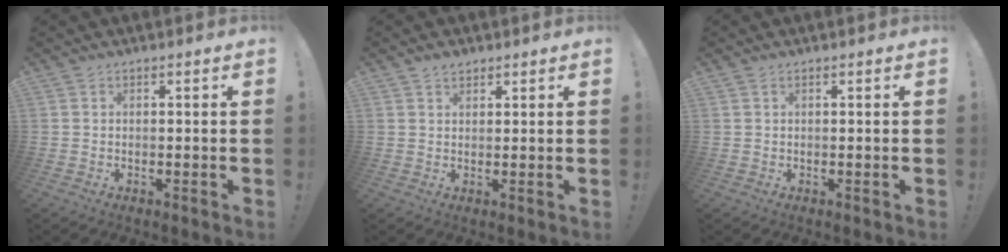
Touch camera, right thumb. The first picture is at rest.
{"total": 2.2, "force": [1.7, 1.3, 0.6], "torque": [-0.004, -0.009, 0.030]}
{"total": 0.0}